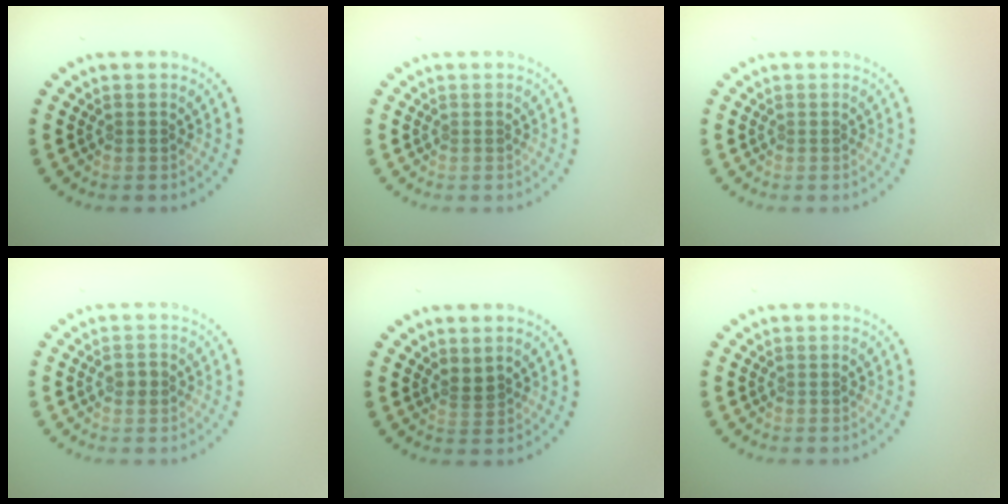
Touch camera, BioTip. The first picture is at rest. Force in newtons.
{"total": 0.0}
{"total": 0.0}
{"total": 1.2, "press": 1.2, "slide": 0.1}
{"total": 1.3, "press": 0.9, "slide": 0.9}
{"total": 0.0}